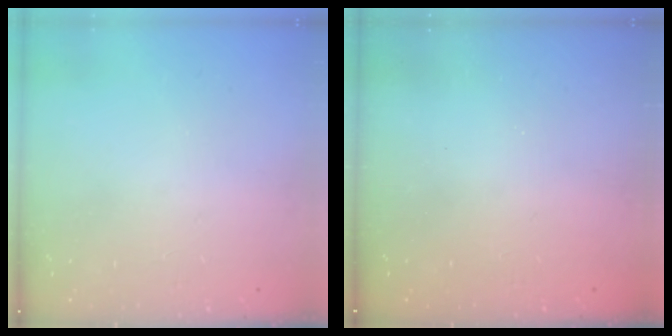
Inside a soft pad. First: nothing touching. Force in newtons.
{"total": 2.5, "press": 2.4, "slide": 0.8}